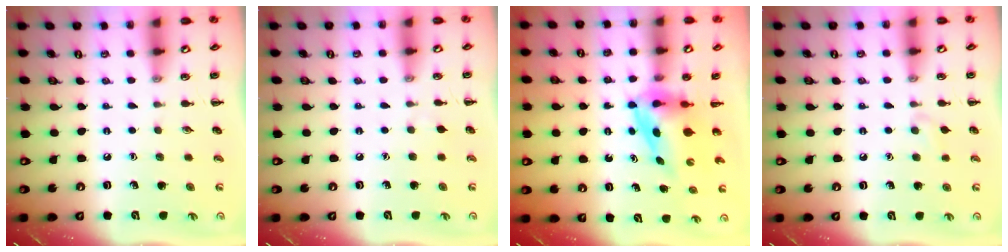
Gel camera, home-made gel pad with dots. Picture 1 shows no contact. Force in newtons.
{"total": 2.2, "press": 1.9, "slide": 0.9}
{"total": 4.0, "press": 3.9, "slide": 0.7}
{"total": 4.5, "press": 4.1, "slide": 1.9}